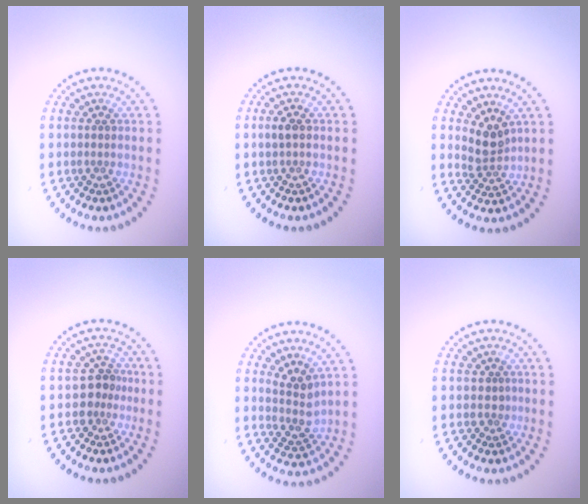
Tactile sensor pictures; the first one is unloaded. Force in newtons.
{"total": 1.1, "press": 1.1, "slide": 0.1}
{"total": 2.4, "press": 1.8, "slide": 1.6}
{"total": 2.2, "press": 1.7, "slide": 1.4}
{"total": 2.6, "press": 2.1, "slide": 1.6}
{"total": 0.8, "press": 0.5, "slide": 0.7}